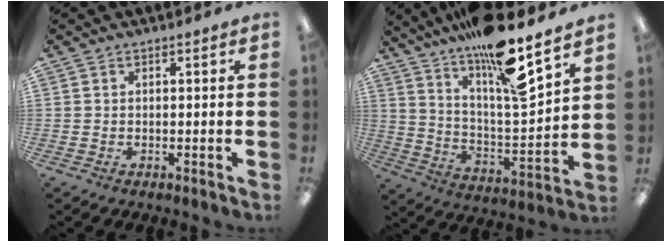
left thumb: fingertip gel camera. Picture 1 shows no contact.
{"total": 17.0, "force": [13.1, 2.1, 10.7], "torque": [-0.192, -0.089, 0.215]}